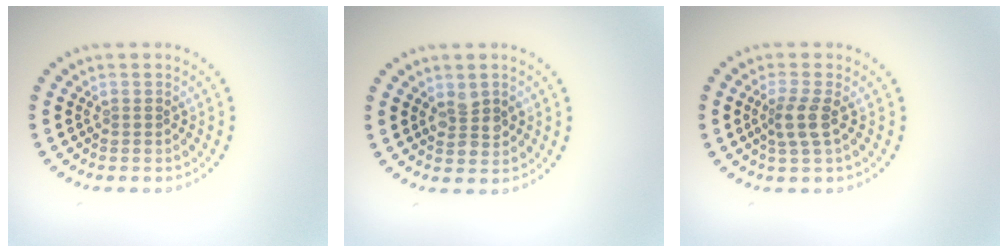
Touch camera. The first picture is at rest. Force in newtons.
{"total": 2.1, "press": 2.0, "slide": 0.3}
{"total": 2.4, "press": 1.9, "slide": 1.5}